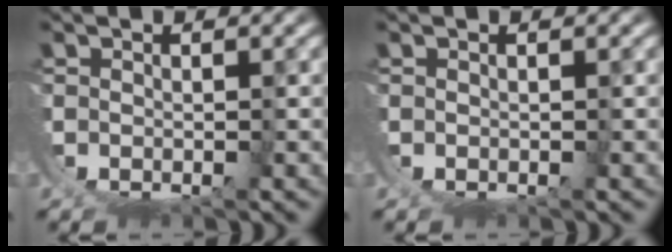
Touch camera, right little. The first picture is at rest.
{"total": 0.0}